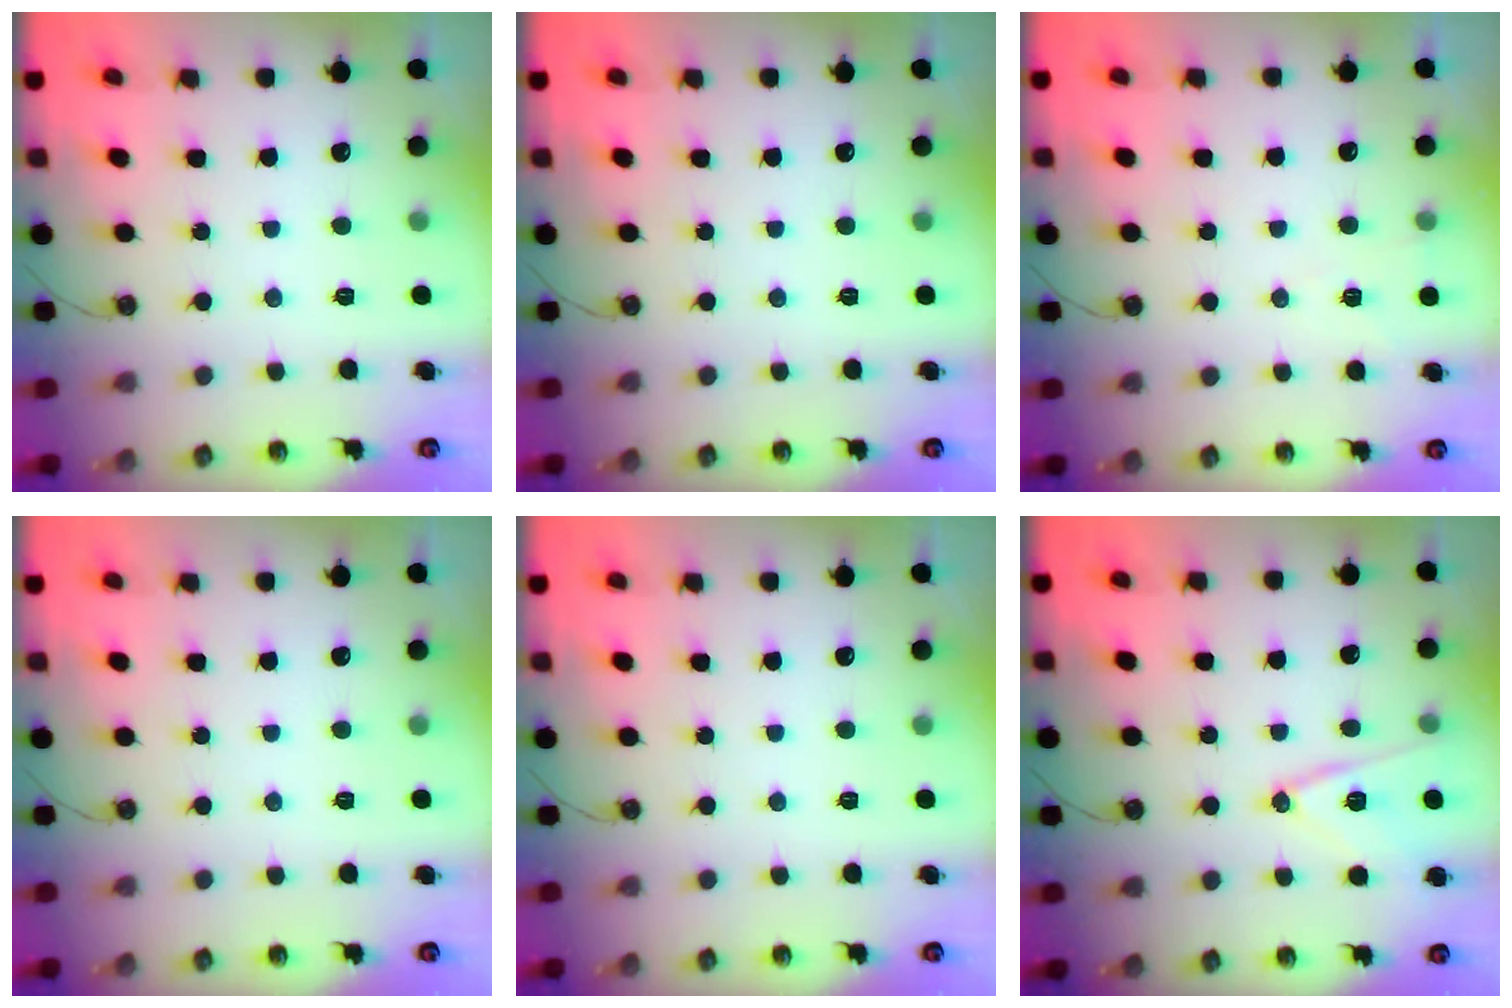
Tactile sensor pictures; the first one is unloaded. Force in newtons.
{"total": 0.0}
{"total": 5.4, "press": 3.2, "slide": 4.3}
{"total": 0.0}
{"total": 0.0}
{"total": 12.9, "press": 12.6, "slide": 2.8}